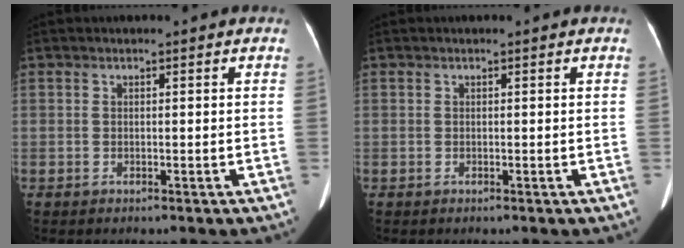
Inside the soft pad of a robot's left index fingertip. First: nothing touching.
{"total": 0.0}